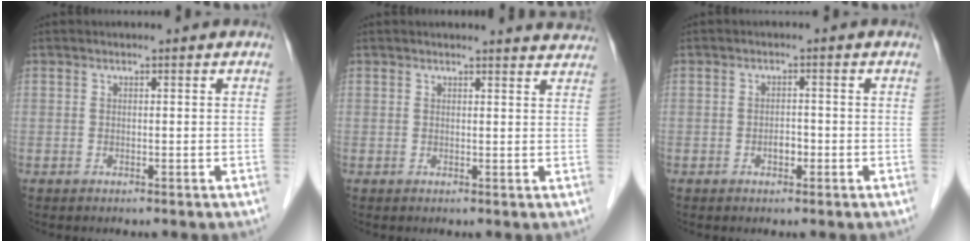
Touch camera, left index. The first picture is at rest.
{"total": 5.1, "force": [5.1, 0.3, 0.6], "torque": [-0.007, -0.012, 0.035]}
{"total": 1.6, "force": [-0.7, 0.9, 1.1], "torque": [-0.018, 0.004, -0.011]}